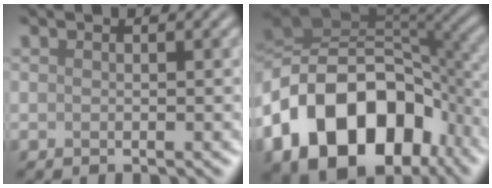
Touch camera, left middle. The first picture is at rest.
{"total": 16.6, "force": [-6.4, 11.1, 10.5], "torque": [-0.199, -0.002, -0.117]}